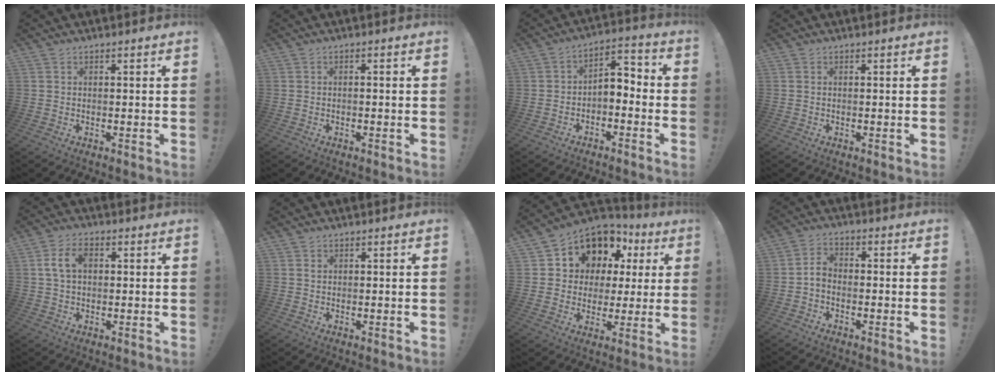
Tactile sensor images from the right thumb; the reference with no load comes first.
{"total": 0.9, "force": [-0.7, -0.2, 0.6], "torque": [-0.008, 0.001, -0.012]}
{"total": 4.5, "force": [-2.4, 3.0, 2.4], "torque": [-0.029, 0.012, -0.042]}
{"total": 0.0}
{"total": 7.5, "force": [1.4, 4.8, 5.5], "torque": [-0.108, 0.006, 0.024]}
{"total": 0.8, "force": [0.4, 0.7, 0.1], "torque": [0.002, 0.000, 0.007]}
{"total": 10.9, "force": [5.7, 8.3, 4.1], "torque": [-0.064, -0.046, 0.116]}
{"total": 3.7, "force": [-1.4, 2.3, 2.6], "torque": [-0.051, 0.005, -0.026]}